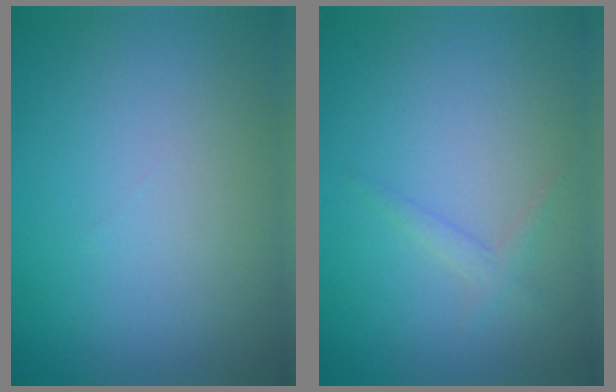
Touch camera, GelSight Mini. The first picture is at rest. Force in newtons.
{"total": 1.1, "press": 1.1, "slide": 0.1}